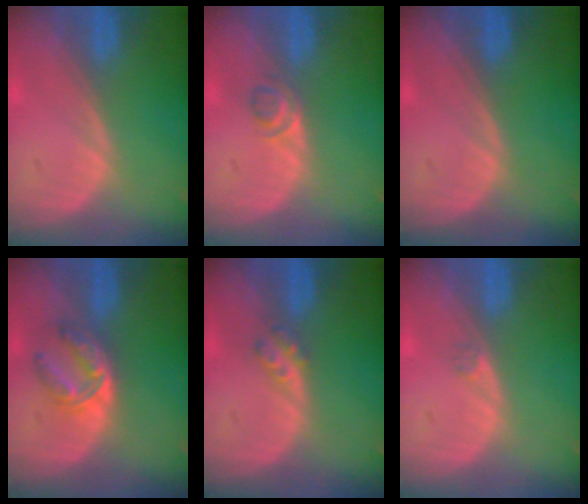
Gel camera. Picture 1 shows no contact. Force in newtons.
{"total": 2.2, "press": 2.0, "slide": 0.9}
{"total": 0.0}
{"total": 5.4, "press": 5.2, "slide": 1.4}
{"total": 2.5, "press": 2.1, "slide": 1.4}
{"total": 0.8, "press": 0.7, "slide": 0.4}